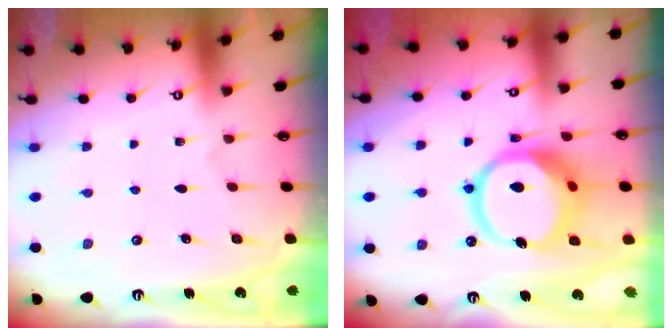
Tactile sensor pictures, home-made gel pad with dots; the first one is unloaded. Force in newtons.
{"total": 17.7, "press": 17.6, "slide": 2.1}